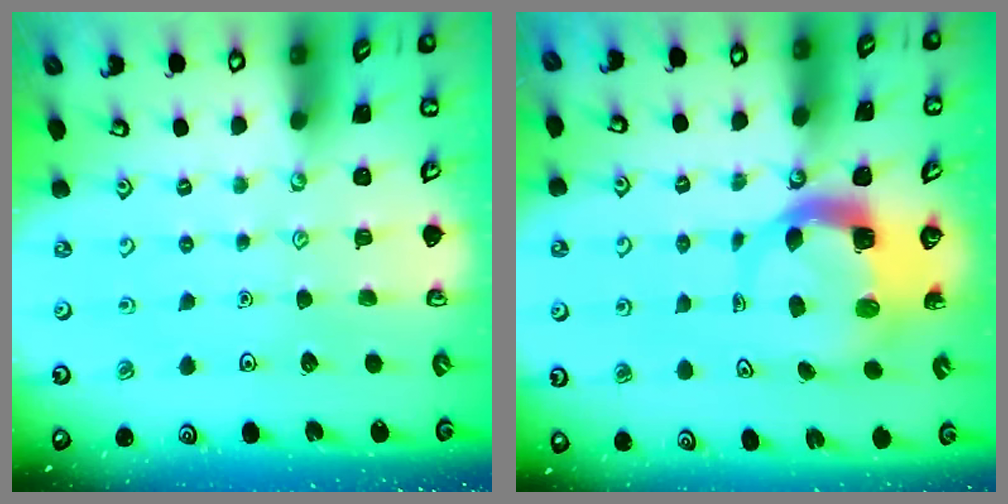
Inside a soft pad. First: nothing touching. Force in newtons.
{"total": 6.2, "press": 6.1, "slide": 0.9}